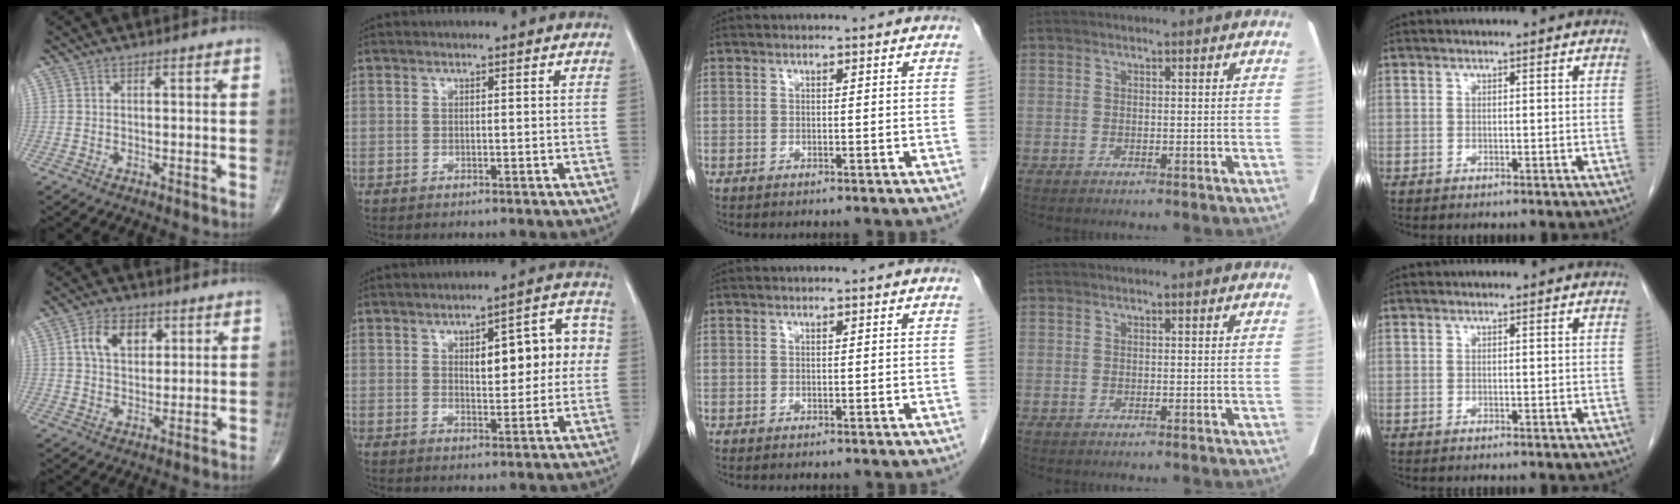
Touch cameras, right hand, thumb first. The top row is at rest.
{"thumb": {"total": 7.9, "force": [2.7, 5.3, 5.2], "torque": [-0.071, -0.004, 0.047]}, "index": {"total": 10.6, "force": [1.7, 4.0, 9.7], "torque": [-0.116, 0.032, 0.025]}}